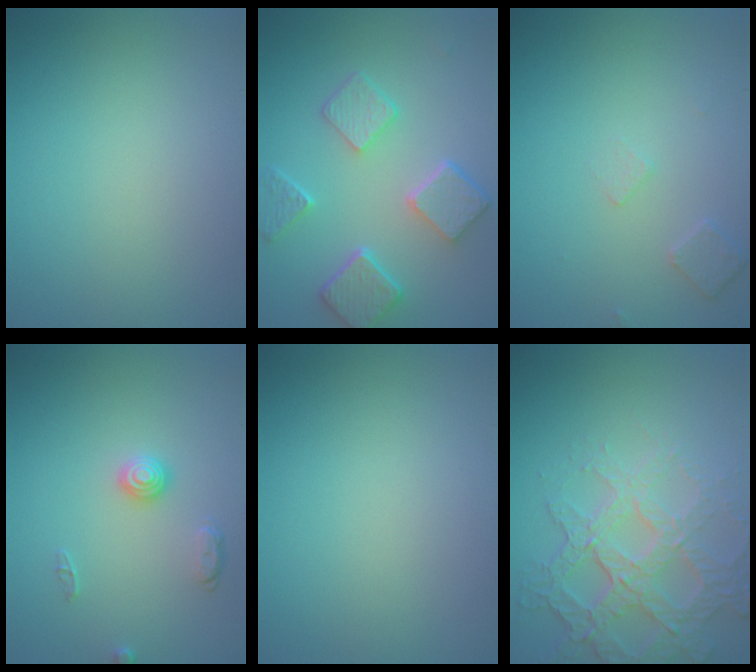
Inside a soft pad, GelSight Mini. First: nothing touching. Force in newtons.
{"total": 5.5, "press": 4.4, "slide": 3.3}
{"total": 1.5, "press": 1.4, "slide": 0.3}
{"total": 1.7, "press": 1.4, "slide": 1.0}
{"total": 0.0}
{"total": 6.8, "press": 5.1, "slide": 4.5}